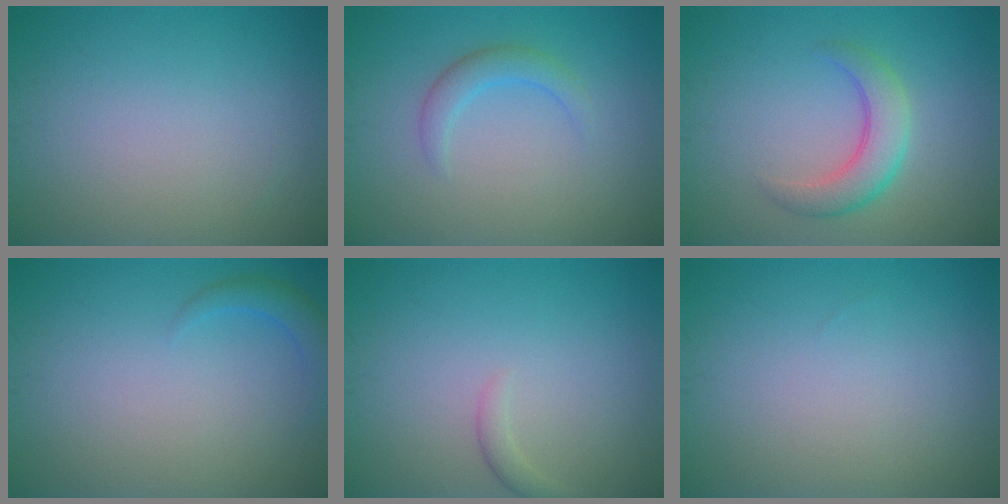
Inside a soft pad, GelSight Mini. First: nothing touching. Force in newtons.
{"total": 2.0, "press": 2.0, "slide": 0.1}
{"total": 3.8, "press": 3.8, "slide": 0.4}
{"total": 1.8, "press": 1.8, "slide": 0.1}
{"total": 1.1, "press": 1.1, "slide": 0.2}
{"total": 0.0}